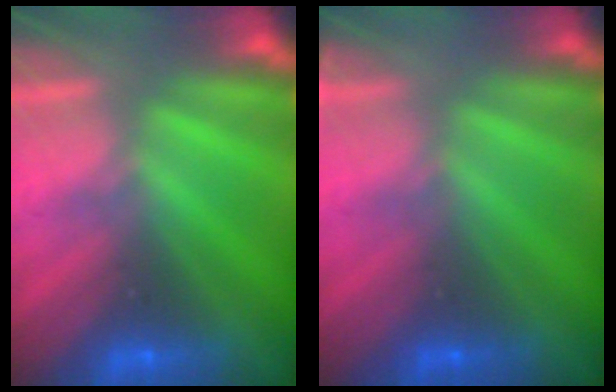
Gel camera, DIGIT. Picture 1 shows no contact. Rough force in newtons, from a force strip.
{"total": 2.6}